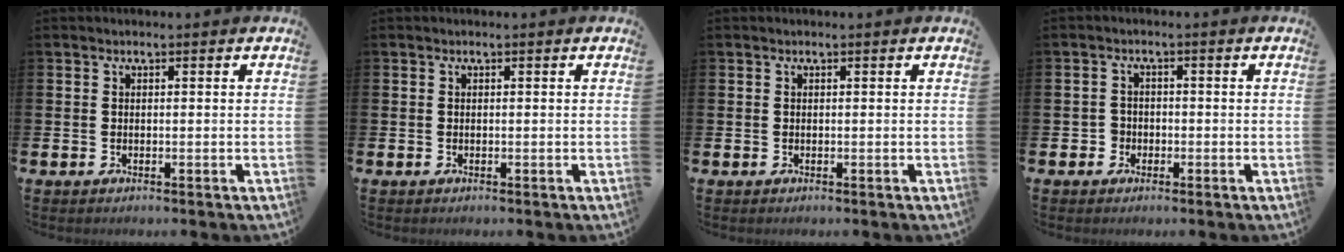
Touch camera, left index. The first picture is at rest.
{"total": 0.0}
{"total": 0.0}
{"total": 2.0, "force": [-1.0, 1.7, 0.0], "torque": [-0.001, 0.003, -0.026]}